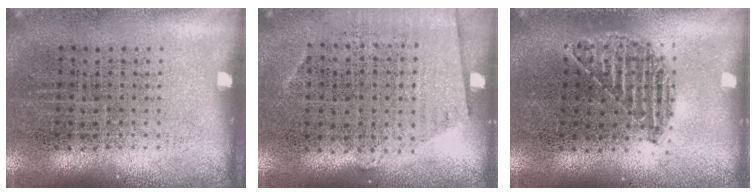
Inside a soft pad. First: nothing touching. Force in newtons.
{"total": 0.7, "press": 0.4, "slide": 0.5}
{"total": 1.2, "press": 1.1, "slide": 0.5}